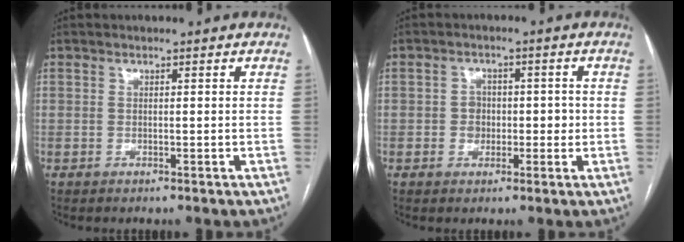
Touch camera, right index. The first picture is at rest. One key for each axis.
{"total": 3.6, "fx": -0.4, "fy": 3.0, "fz": 1.9, "tx": -0.017, "ty": 0.016, "tz": -0.004}